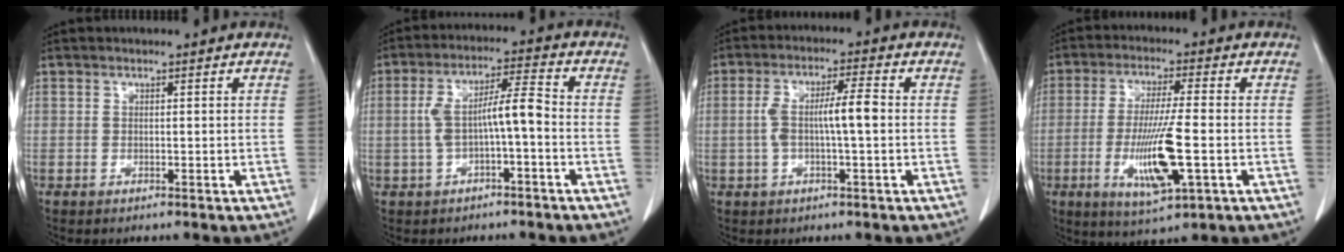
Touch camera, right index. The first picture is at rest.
{"total": 7.6, "force": [-1.0, 1.4, 7.4], "torque": [-0.145, 0.029, -0.017]}
{"total": 6.7, "force": [-0.1, 0.9, 6.7], "torque": [-0.134, 0.016, -0.003]}
{"total": 11.3, "force": [-2.8, 1.3, 10.9], "torque": [-0.209, -0.018, -0.047]}